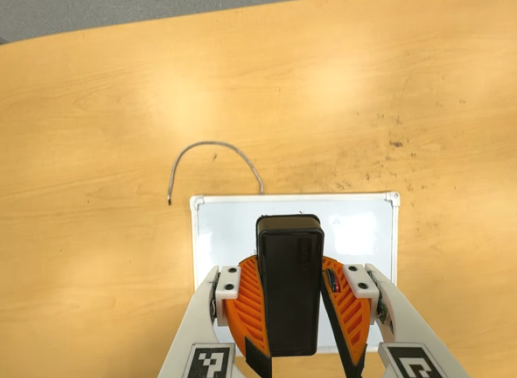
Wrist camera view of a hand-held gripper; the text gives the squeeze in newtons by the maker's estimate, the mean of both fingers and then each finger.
{"total": 9.2, "left": 9.4, "right": 9.1}